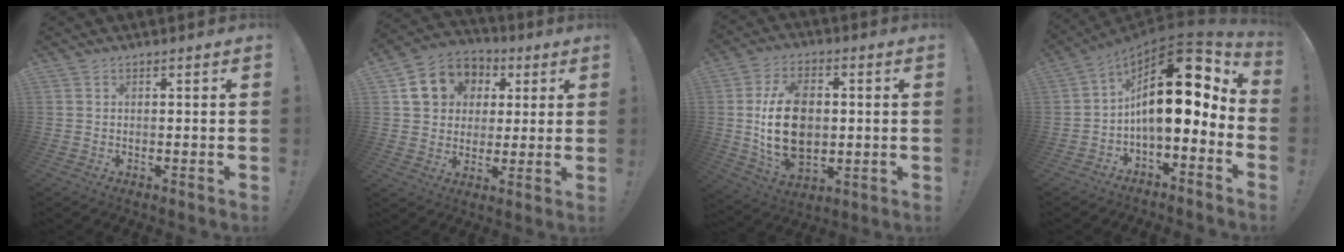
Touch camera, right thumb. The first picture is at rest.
{"total": 13.0, "force": [4.1, 11.1, 5.4], "torque": [-0.073, -0.012, 0.086]}
{"total": 18.3, "force": [0.5, 12.6, 13.3], "torque": [-0.234, -0.001, 0.012]}
{"total": 19.3, "force": [3.7, 8.3, 17.1], "torque": [-0.290, -0.028, 0.061]}